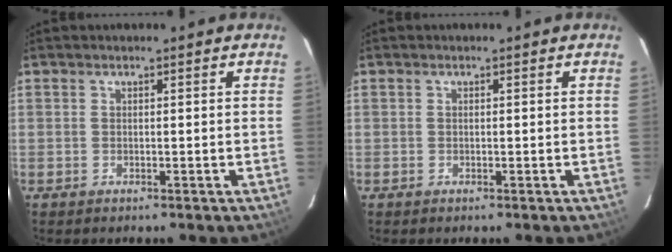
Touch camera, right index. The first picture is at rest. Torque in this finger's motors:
{"motor_torque": [-0.07, 0.09, 0.02, 0.00]}